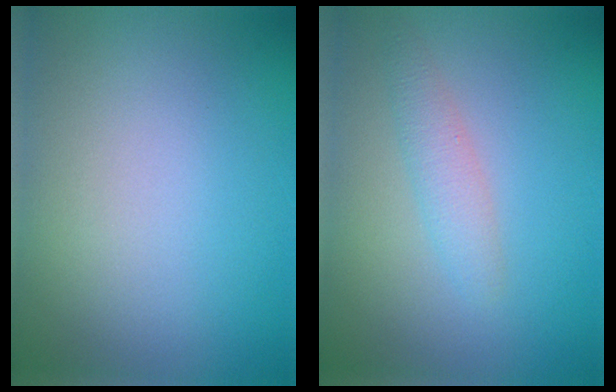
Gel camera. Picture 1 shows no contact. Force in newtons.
{"total": 1.9, "press": 1.9, "slide": 0.1}